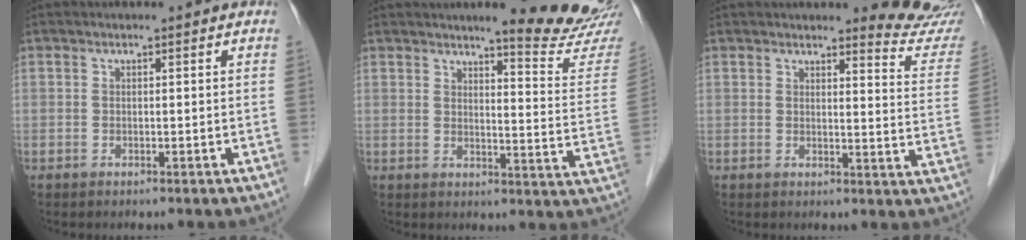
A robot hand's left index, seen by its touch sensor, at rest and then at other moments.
{"total": 13.2, "force": [12.2, -0.8, 4.9], "torque": [-0.054, -0.087, 0.131]}
{"total": 9.0, "force": [8.9, -0.2, 1.3], "torque": [-0.001, -0.081, 0.077]}